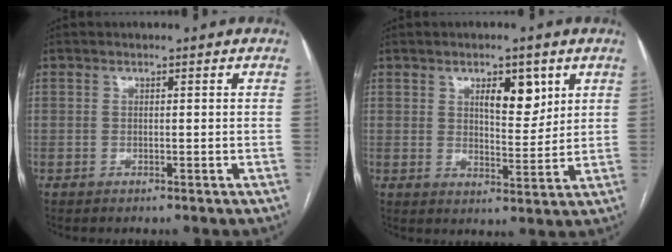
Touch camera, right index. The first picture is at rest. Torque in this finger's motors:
{"motor_torque": [0.17, 0.10, 0.13, 0.06]}